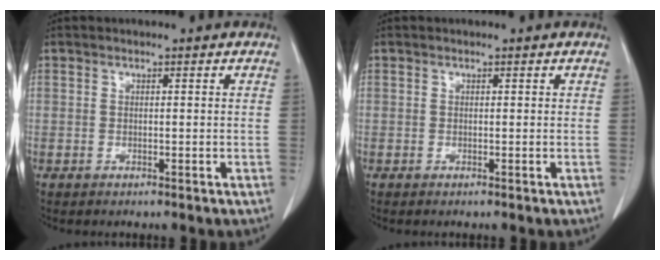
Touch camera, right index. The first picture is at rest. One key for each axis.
{"total": 0.0}